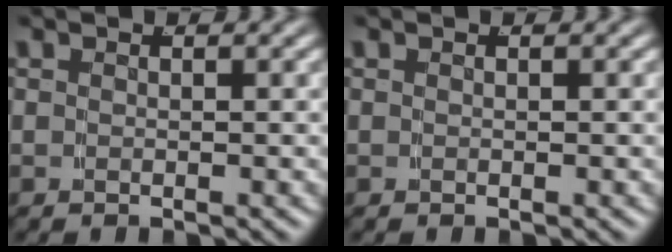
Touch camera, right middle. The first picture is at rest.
{"total": 0.0}